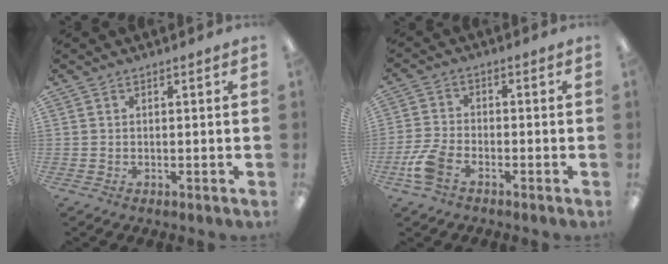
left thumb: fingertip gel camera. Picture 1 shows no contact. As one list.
[{"total": 6.9, "force": [-3.8, 3.7, 4.5], "torque": [-0.105, 0.007, -0.072]}]